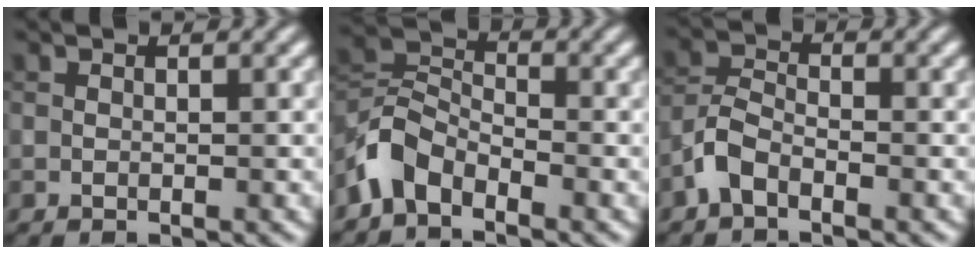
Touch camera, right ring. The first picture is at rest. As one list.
[{"total": 4.6, "force": [-3.2, 2.4, 2.1], "torque": [-0.046, 0.007, -0.080]}, {"total": 2.9, "force": [-1.9, 1.4, 1.7], "torque": [-0.038, 0.008, -0.048]}]